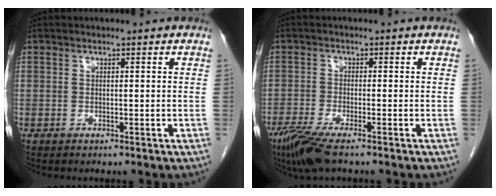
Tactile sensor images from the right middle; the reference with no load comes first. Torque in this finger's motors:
{"motor_torque": [1.06, -0.81, 0.34, 0.10]}